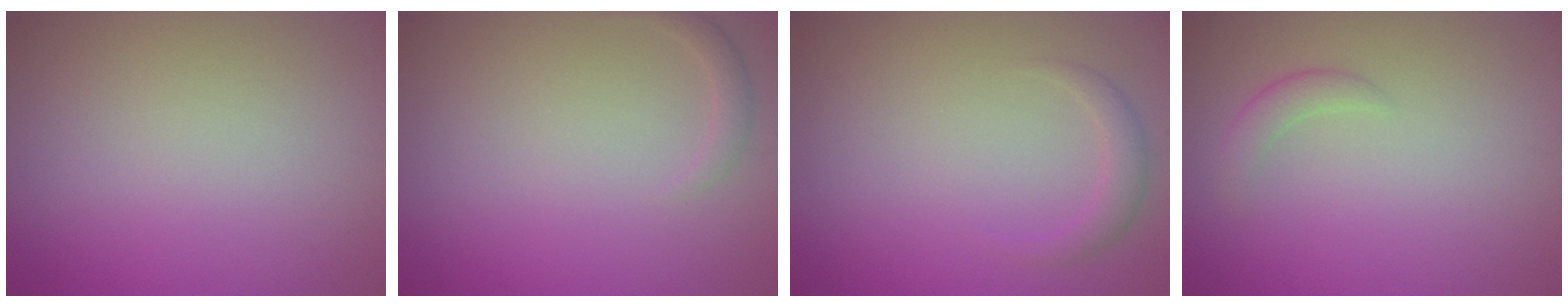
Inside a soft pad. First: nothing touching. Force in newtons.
{"total": 1.1, "press": 1.1, "slide": 0.0}
{"total": 1.6, "press": 1.6, "slide": 0.1}
{"total": 1.4, "press": 1.4, "slide": 0.1}